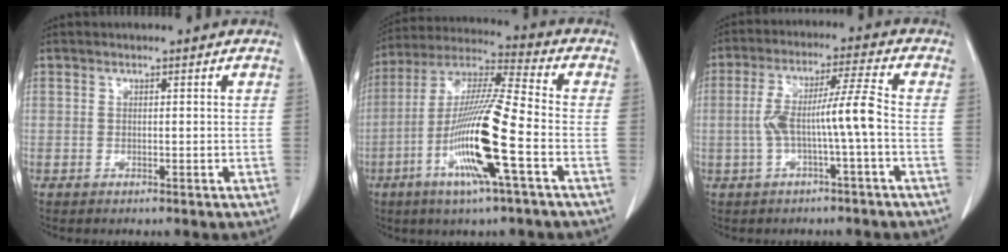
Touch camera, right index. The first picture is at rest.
{"total": 15.9, "force": [-5.3, 0.1, 15.0], "torque": [-0.301, -0.013, -0.107]}
{"total": 8.2, "force": [-1.5, -0.3, 8.0], "torque": [-0.156, 0.024, -0.024]}